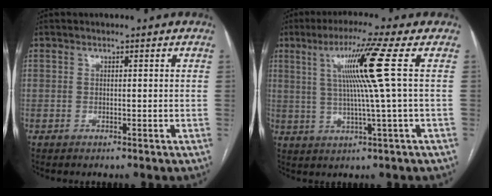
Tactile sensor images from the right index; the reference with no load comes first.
{"total": 9.8, "force": [2.3, -2.4, 9.2], "torque": [-0.157, 0.008, 0.049]}